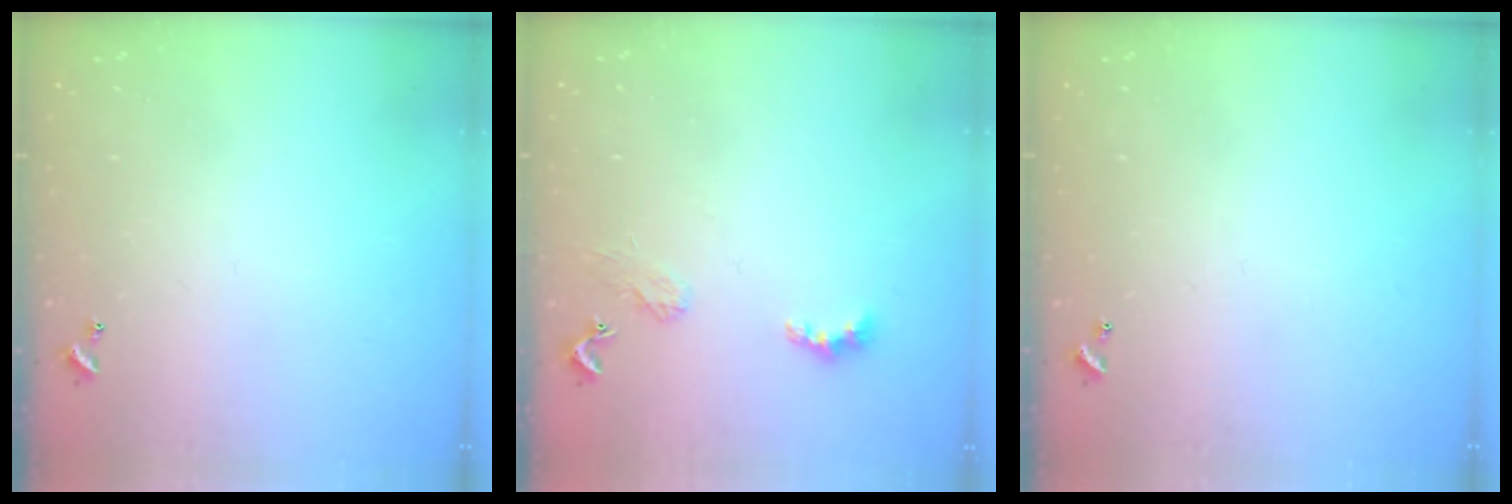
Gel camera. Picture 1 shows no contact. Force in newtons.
{"total": 2.4, "press": 2.3, "slide": 0.5}
{"total": 0.0}